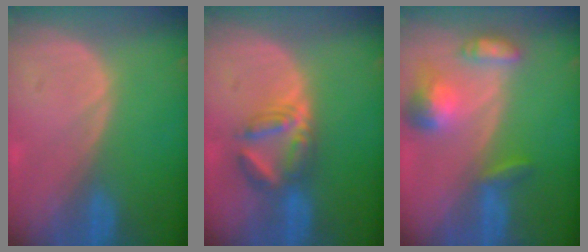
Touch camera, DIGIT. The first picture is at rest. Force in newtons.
{"total": 5.8, "press": 5.6, "slide": 1.2}
{"total": 7.1, "press": 6.5, "slide": 2.7}